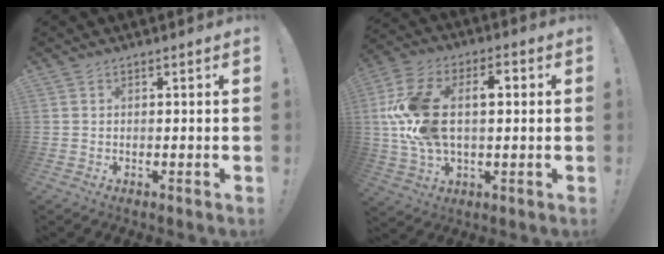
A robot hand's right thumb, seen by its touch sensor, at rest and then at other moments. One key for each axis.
{"total": 19.2, "fx": 2.2, "fy": 11.7, "fz": 15.1, "tx": -0.289, "ty": 0.011, "tz": 0.034}